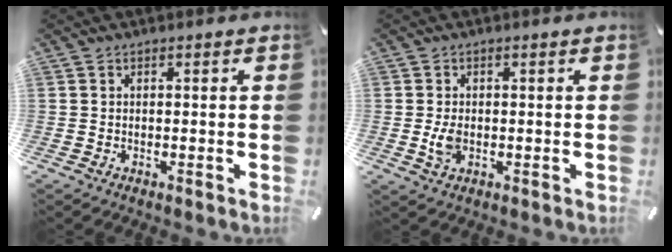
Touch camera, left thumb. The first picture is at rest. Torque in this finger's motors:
{"motor_torque": [0.09, 0.15, -0.08, 0.03, 0.03]}